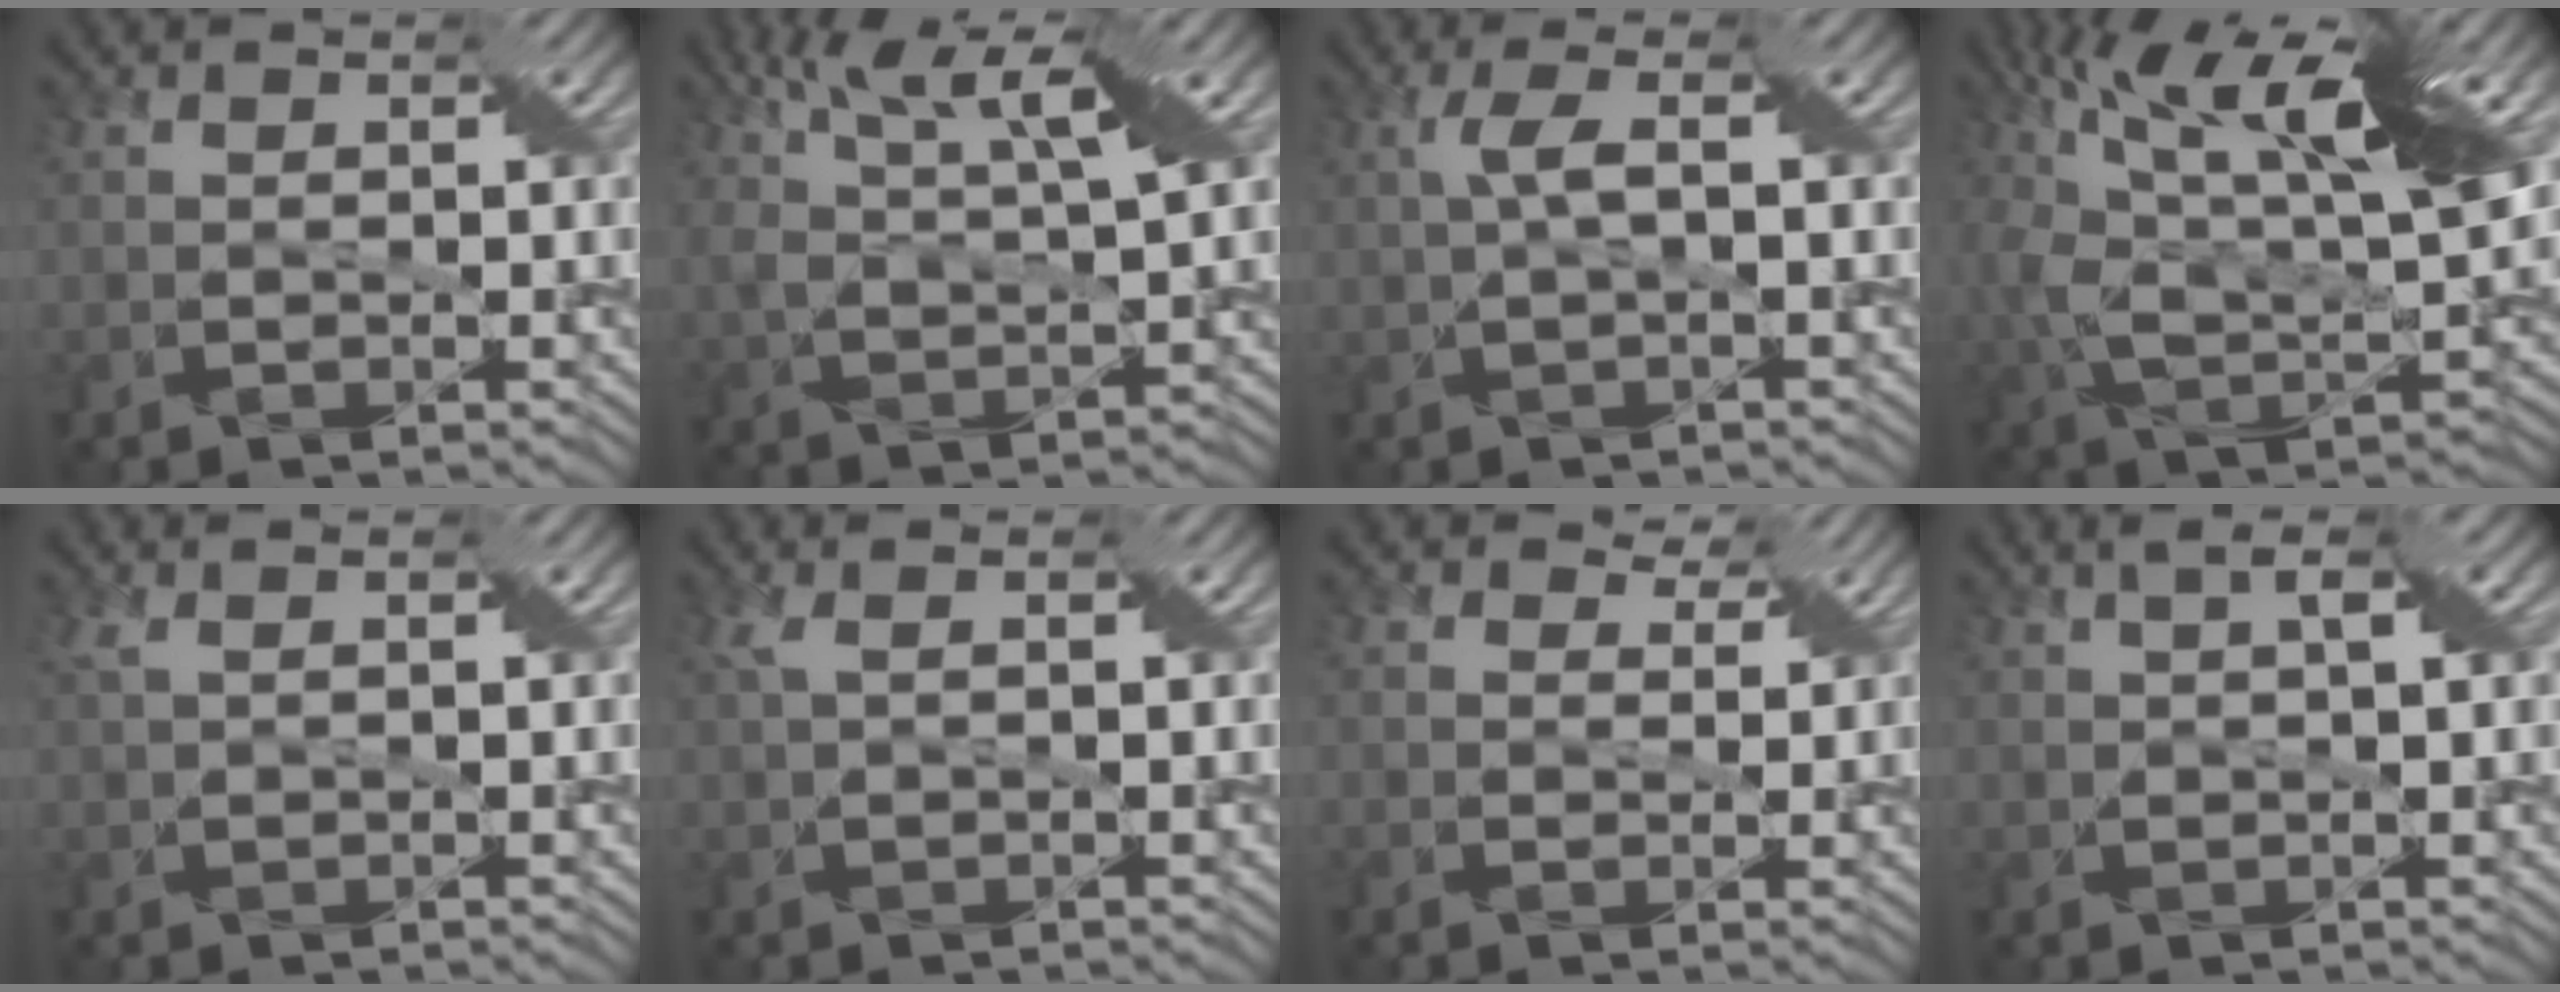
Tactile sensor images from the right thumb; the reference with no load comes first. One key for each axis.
{"total": 9.6, "fx": 5.0, "fy": 3.0, "fz": 7.6, "tx": -0.164, "ty": 0.016, "tz": 0.083}
{"total": 2.8, "fx": 0.4, "fy": 0.2, "fz": 2.7, "tx": -0.060, "ty": 0.010, "tz": 0.008}
{"total": 15.8, "fx": 5.4, "fy": 6.8, "fz": 13.2, "tx": -0.266, "ty": 0.013, "tz": 0.089}
{"total": 1.4, "fx": 1.0, "fy": 0.1, "fz": 1.1, "tx": -0.033, "ty": 0.006, "tz": 0.020}
{"total": 1.8, "fx": 0.8, "fy": 0.2, "fz": 1.5, "tx": -0.043, "ty": 0.008, "tz": 0.016}
{"total": 3.1, "fx": 2.5, "fy": 1.4, "fz": 1.1, "tx": -0.021, "ty": -0.004, "tz": 0.035}
{"total": 2.6, "fx": 1.4, "fy": 0.3, "fz": 2.2, "tx": -0.032, "ty": 0.005, "tz": 0.018}